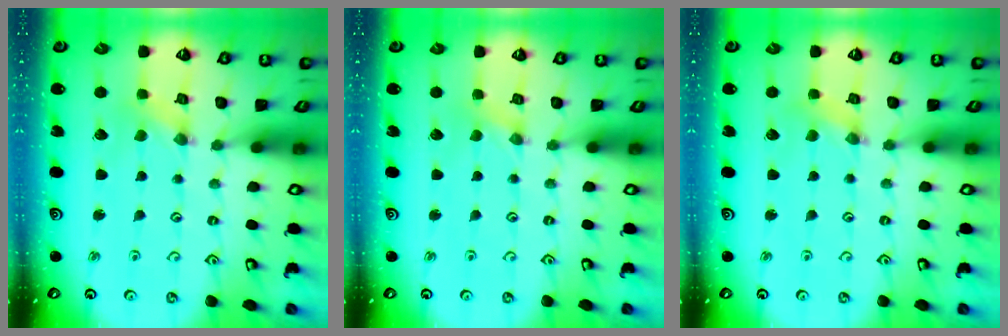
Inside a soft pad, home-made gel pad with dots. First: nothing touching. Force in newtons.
{"total": 0.0}
{"total": 1.3, "press": 1.3, "slide": 0.4}